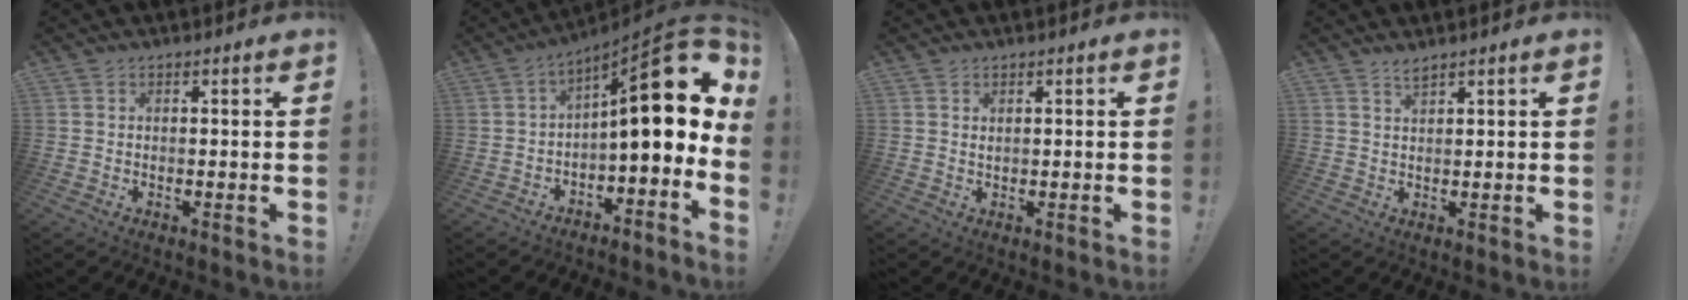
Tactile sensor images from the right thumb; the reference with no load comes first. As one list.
[{"total": 17.4, "force": [4.2, 4.9, 16.2], "torque": [-0.224, -0.033, 0.066]}, {"total": 0.7, "force": [0.6, 0.1, 0.3], "torque": [0.002, -0.004, 0.011]}, {"total": 2.2, "force": [2.0, 0.0, 0.9], "torque": [-0.012, -0.012, 0.035]}]